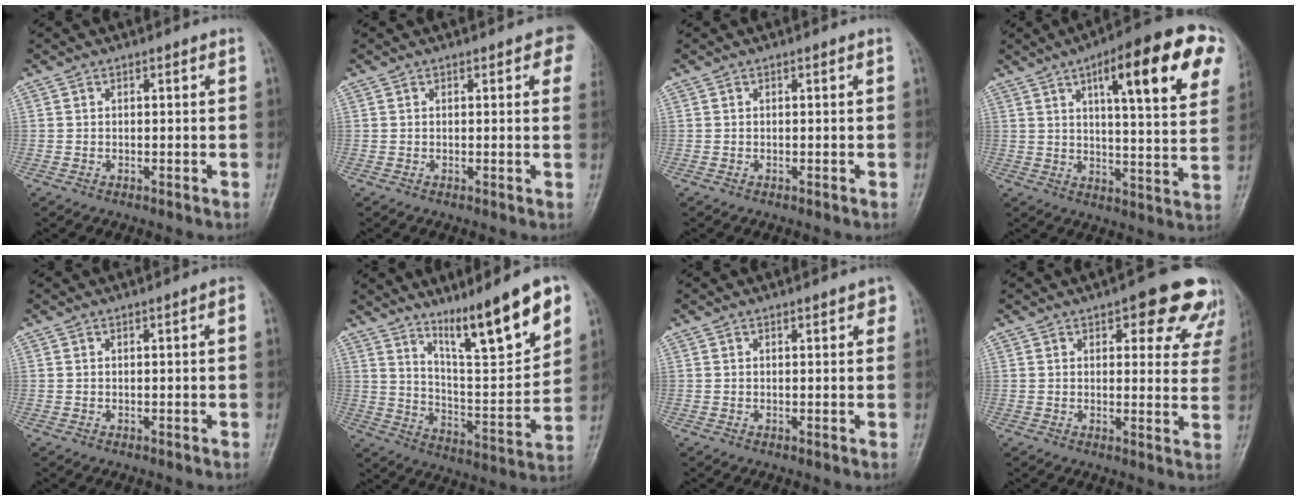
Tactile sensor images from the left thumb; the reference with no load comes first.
{"total": 4.9, "force": [2.4, 1.9, 3.8], "torque": [-0.018, 0.000, 0.019]}
{"total": 0.0}
{"total": 21.0, "force": [9.3, 5.2, 18.1], "torque": [-0.220, -0.011, 0.123]}
{"total": 1.5, "force": [0.3, 0.2, 1.5], "torque": [-0.022, 0.003, 0.002]}
{"total": 17.8, "force": [11.0, 3.4, 13.6], "torque": [-0.184, -0.061, 0.189]}
{"total": 2.2, "force": [1.2, 0.9, 1.6], "torque": [-0.010, -0.001, 0.011]}
{"total": 13.0, "force": [8.0, 5.5, 8.7], "torque": [-0.048, -0.031, 0.083]}